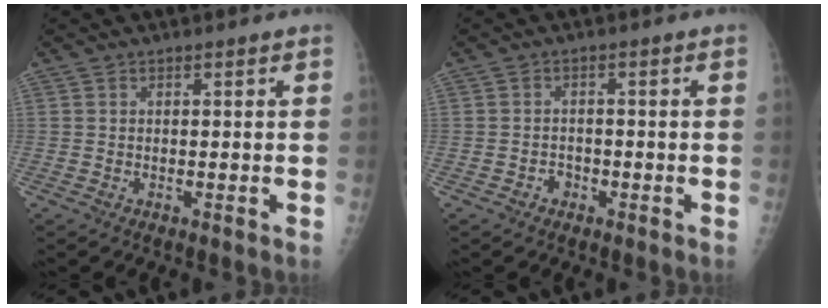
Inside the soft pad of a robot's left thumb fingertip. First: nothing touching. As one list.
[{"total": 2.1, "force": [-1.3, 1.6, 0.3], "torque": [0.006, 0.011, -0.022]}]